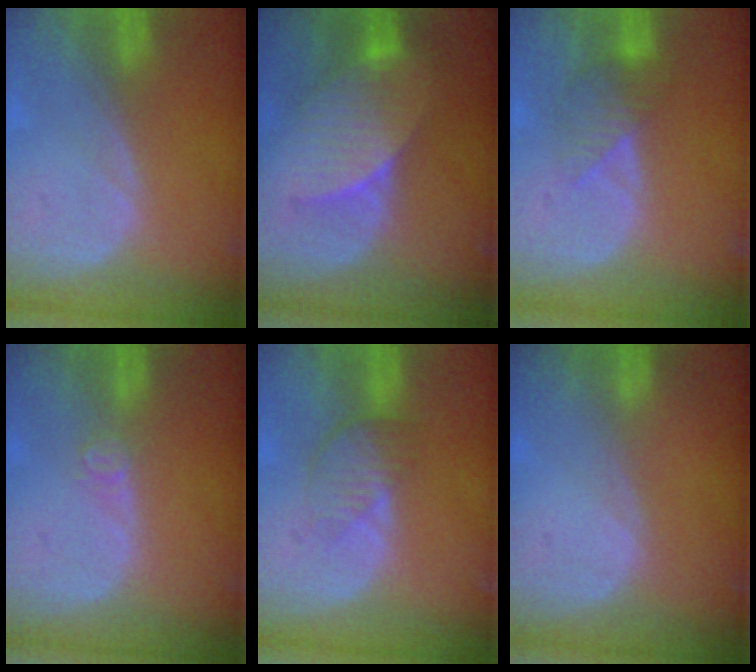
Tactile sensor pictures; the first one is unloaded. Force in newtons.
{"total": 7.1, "press": 7.0, "slide": 1.4}
{"total": 3.9, "press": 3.7, "slide": 1.4}
{"total": 2.0, "press": 1.6, "slide": 1.1}
{"total": 3.9, "press": 3.6, "slide": 1.4}
{"total": 0.0}